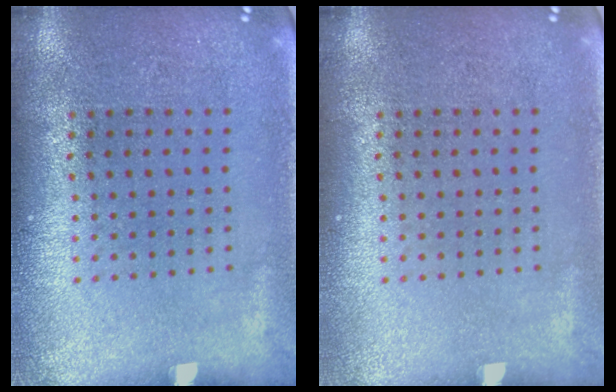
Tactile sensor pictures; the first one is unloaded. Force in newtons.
{"total": 0.0}